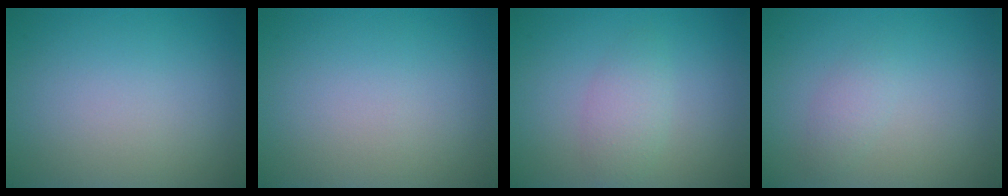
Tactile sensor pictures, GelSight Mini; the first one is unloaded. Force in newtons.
{"total": 0.0}
{"total": 2.2, "press": 2.2, "slide": 0.1}
{"total": 1.3, "press": 1.3, "slide": 0.0}